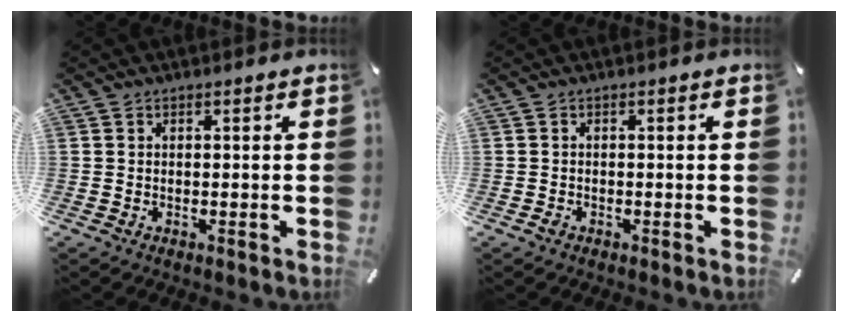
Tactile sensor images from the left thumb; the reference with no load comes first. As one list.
[{"total": 0.7, "force": [-0.5, 0.3, 0.3], "torque": [-0.005, 0.000, -0.011]}]